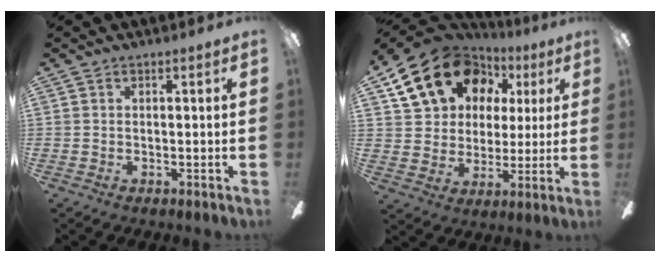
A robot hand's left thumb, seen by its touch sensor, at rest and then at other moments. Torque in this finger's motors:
{"motor_torque": [1.89, 2.48, 1.40, -1.37, 0.25]}